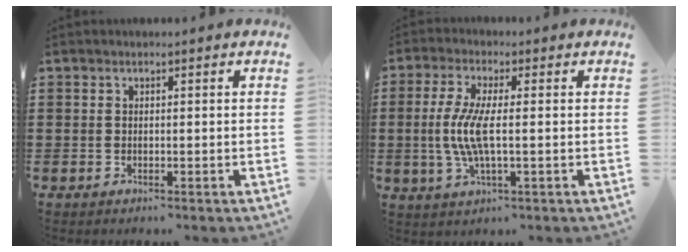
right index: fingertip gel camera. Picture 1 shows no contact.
{"total": 7.1, "force": [-0.4, 1.8, 6.8], "torque": [-0.156, -0.012, -0.018]}